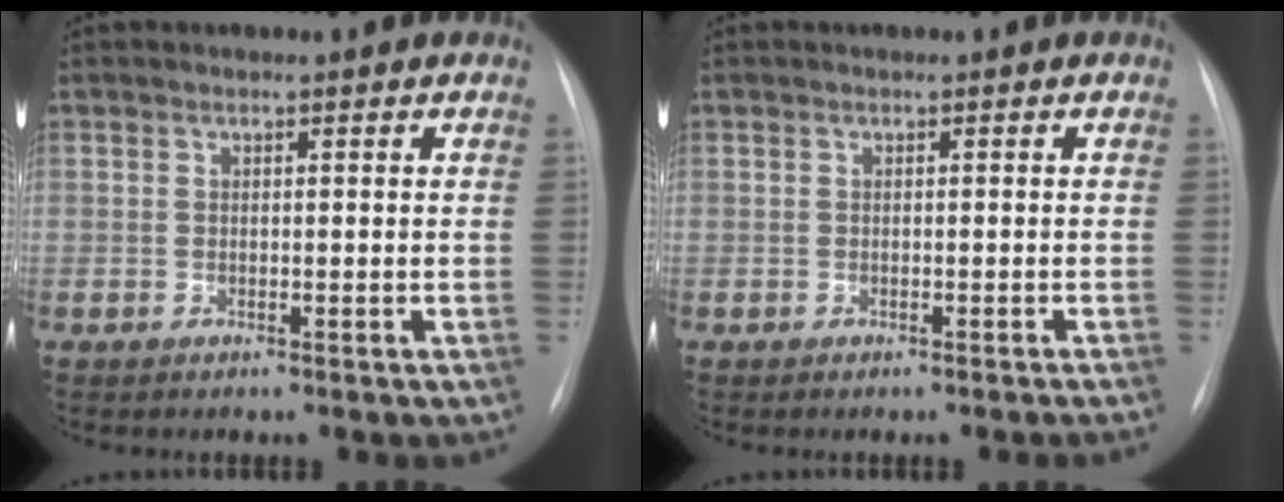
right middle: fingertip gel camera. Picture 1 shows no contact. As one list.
[{"total": 1.2, "force": [-1.0, -0.4, 0.5], "torque": [-0.006, 0.003, -0.013]}]